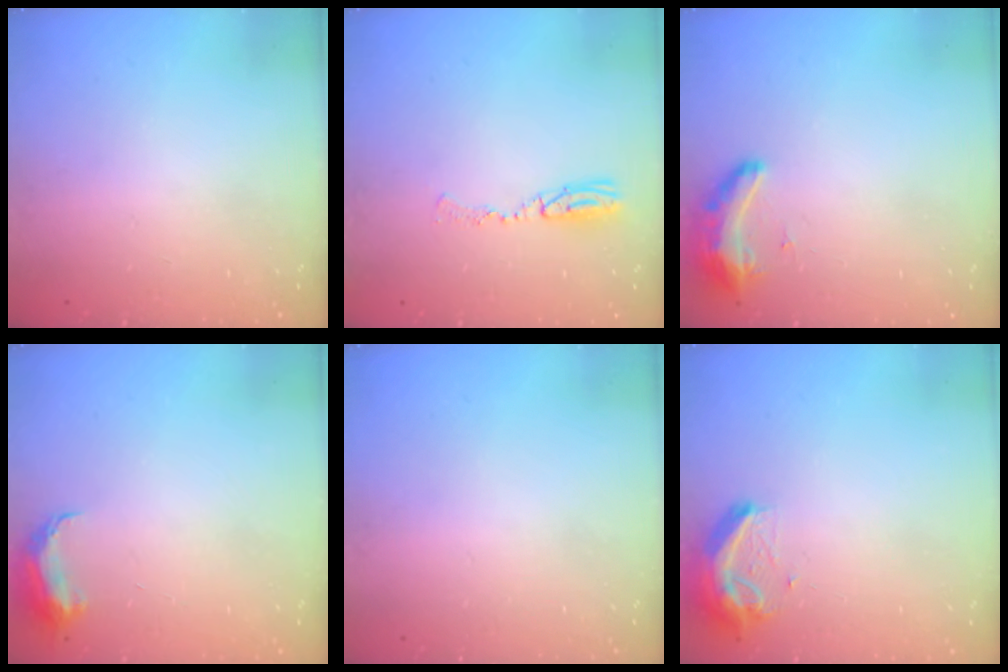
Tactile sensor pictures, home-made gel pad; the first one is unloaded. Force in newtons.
{"total": 5.6, "press": 5.3, "slide": 1.9}
{"total": 11.5, "press": 9.6, "slide": 6.3}
{"total": 7.0, "press": 6.9, "slide": 0.6}
{"total": 0.0}
{"total": 10.1, "press": 10.1, "slide": 0.9}